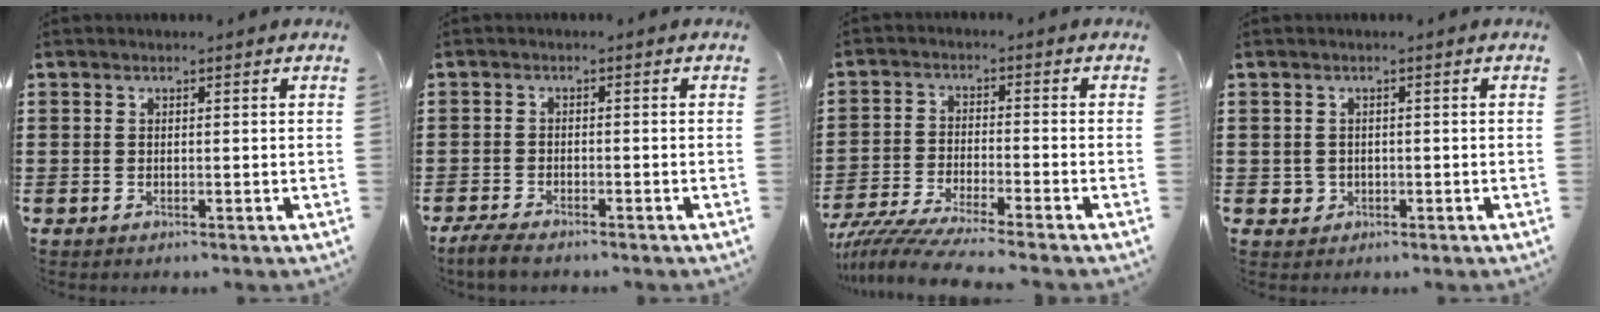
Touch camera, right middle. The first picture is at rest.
{"total": 2.7, "force": [-2.4, 0.5, 1.1], "torque": [-0.035, 0.000, -0.052]}
{"total": 6.4, "force": [-6.0, -0.3, 2.3], "torque": [-0.061, -0.015, -0.121]}
{"total": 1.3, "force": [-0.2, 1.3, 0.3], "torque": [-0.010, 0.004, -0.007]}